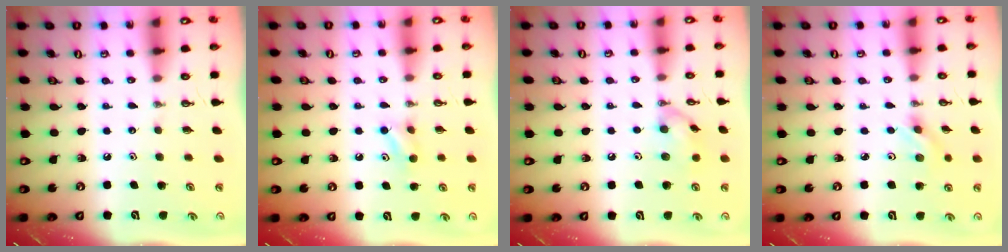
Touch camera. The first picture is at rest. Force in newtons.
{"total": 4.5, "press": 4.4, "slide": 0.4}
{"total": 9.3, "press": 9.3, "slide": 0.7}
{"total": 2.6, "press": 2.3, "slide": 1.3}